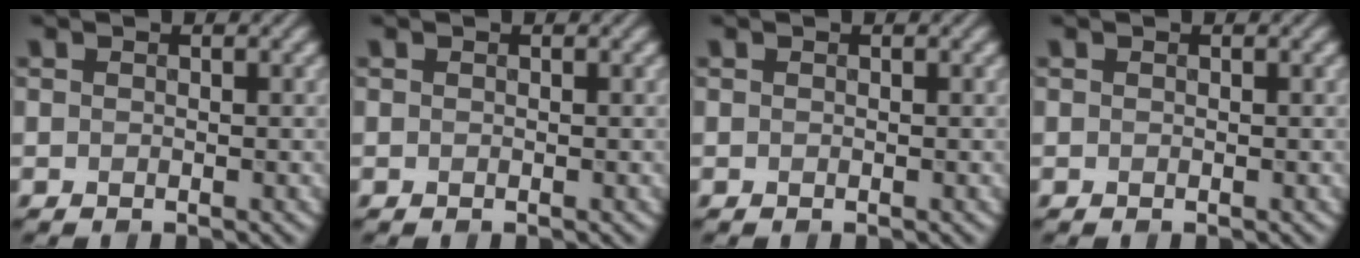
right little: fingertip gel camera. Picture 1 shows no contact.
{"total": 0.0}
{"total": 0.0}
{"total": 0.0}